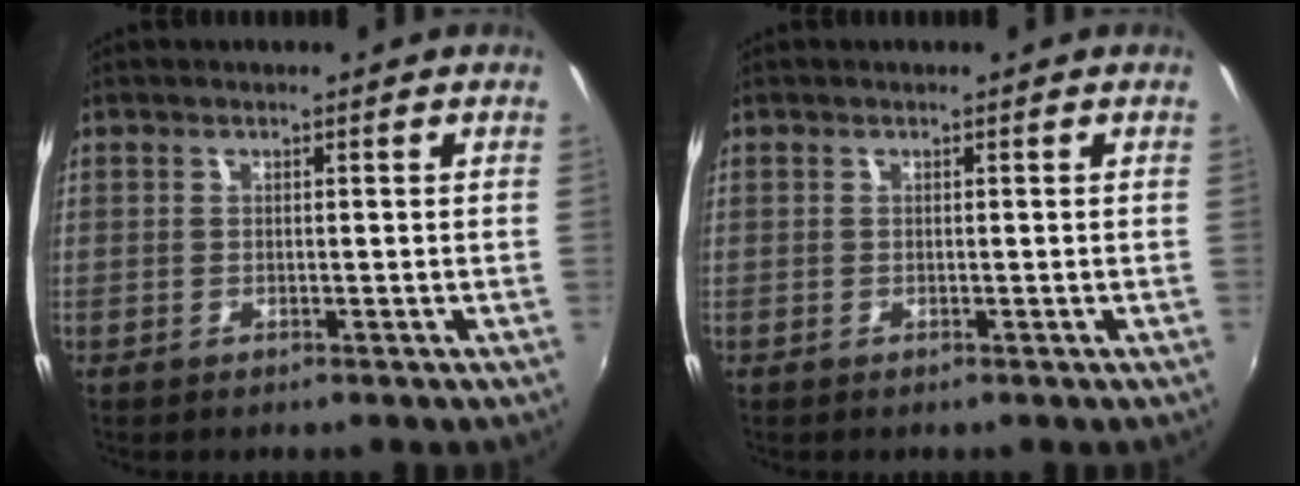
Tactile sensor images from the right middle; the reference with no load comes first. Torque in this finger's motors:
{"motor_torque": [0.00, 0.00, 0.00, 0.00]}